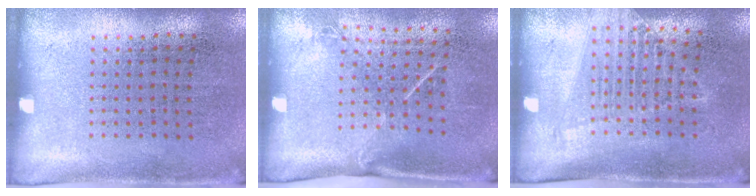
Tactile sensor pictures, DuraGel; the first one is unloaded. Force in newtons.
{"total": 1.5, "press": 1.0, "slide": 1.1}
{"total": 1.4, "press": 1.2, "slide": 0.6}